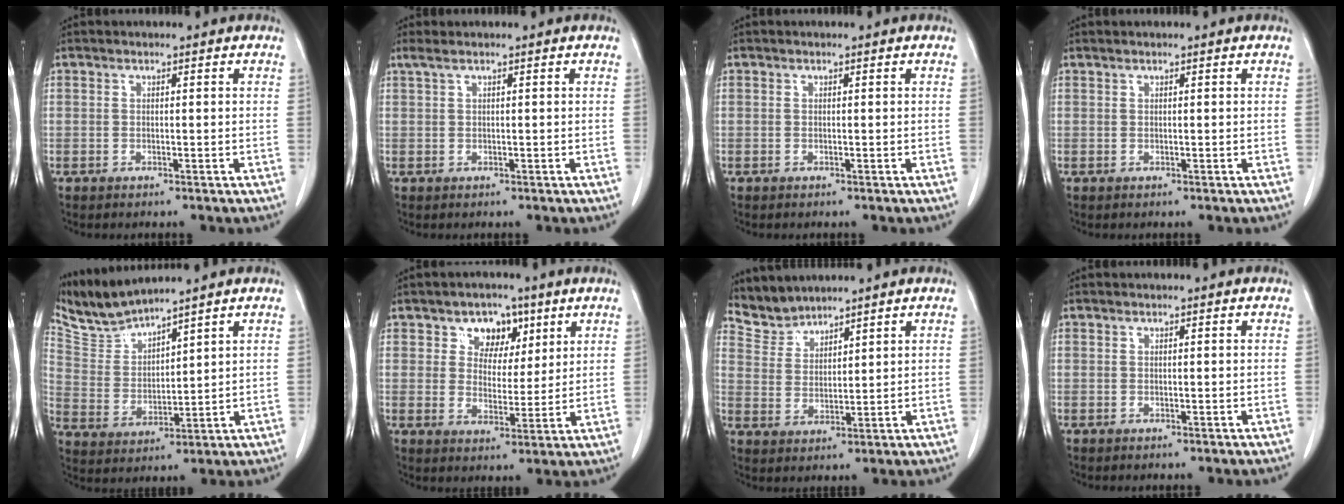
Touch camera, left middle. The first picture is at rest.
{"total": 1.2, "force": [0.8, 0.0, 0.8], "torque": [-0.025, 0.015, 0.021]}
{"total": 0.0}
{"total": 0.0}
{"total": 7.0, "force": [7.0, -0.5, 1.0], "torque": [-0.040, 0.001, 0.157]}
{"total": 6.2, "force": [3.4, 4.6, 2.6], "torque": [-0.031, 0.013, 0.057]}
{"total": 4.7, "force": [4.6, 0.8, -0.6], "torque": [0.009, 0.005, 0.103]}
{"total": 0.0}